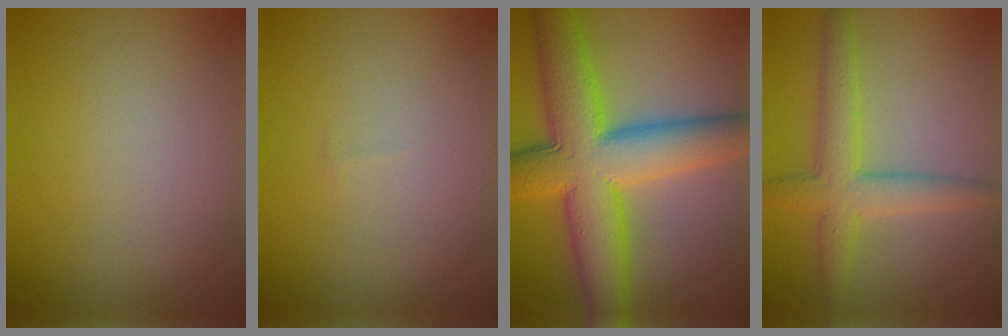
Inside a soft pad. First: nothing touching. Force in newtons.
{"total": 0.0}
{"total": 12.0, "press": 12.0, "slide": 0.1}
{"total": 4.5, "press": 4.5, "slide": 0.1}